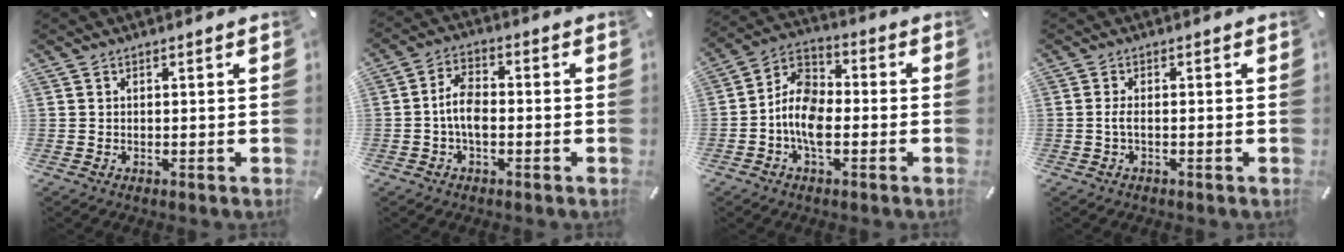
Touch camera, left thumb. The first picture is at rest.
{"total": 6.6, "force": [-1.5, 3.6, 5.3], "torque": [-0.111, 0.009, -0.030]}
{"total": 9.6, "force": [-3.4, 5.8, 6.8], "torque": [-0.152, 0.012, -0.065]}
{"total": 2.3, "force": [-0.6, 0.7, 2.1], "torque": [-0.053, -0.003, -0.016]}